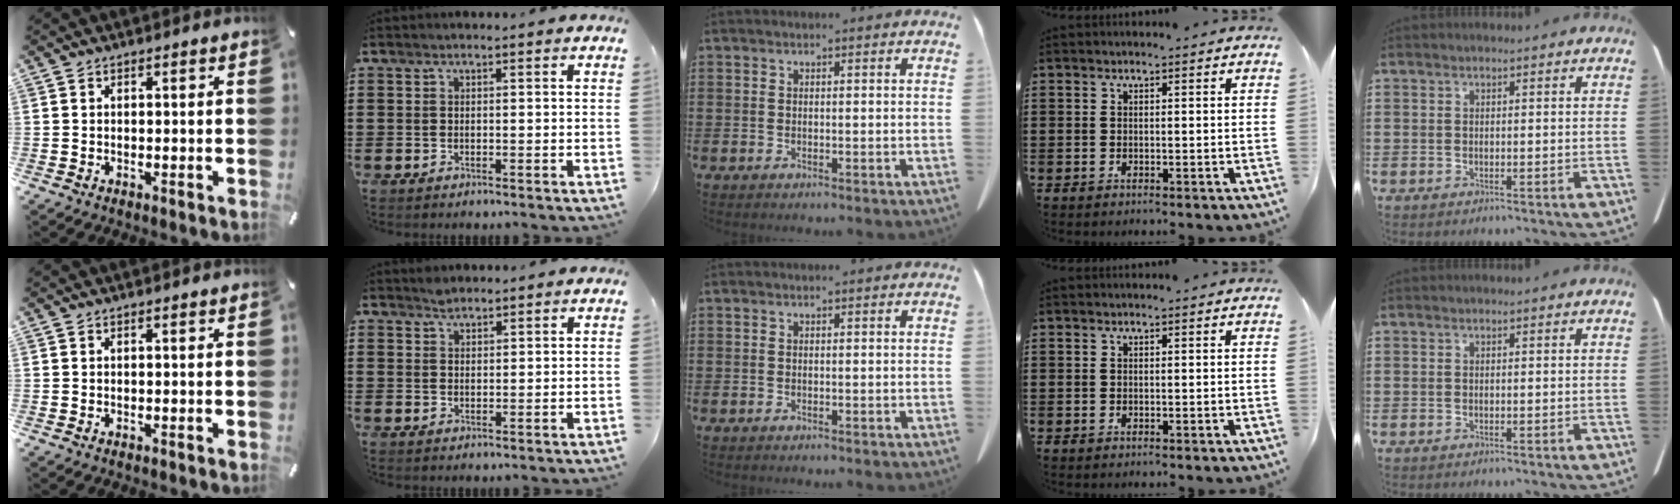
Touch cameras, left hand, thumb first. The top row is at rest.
{"index": {"total": 1.7, "force": [1.6, 0.6, 0.3], "torque": [-0.009, 0.000, 0.031]}}